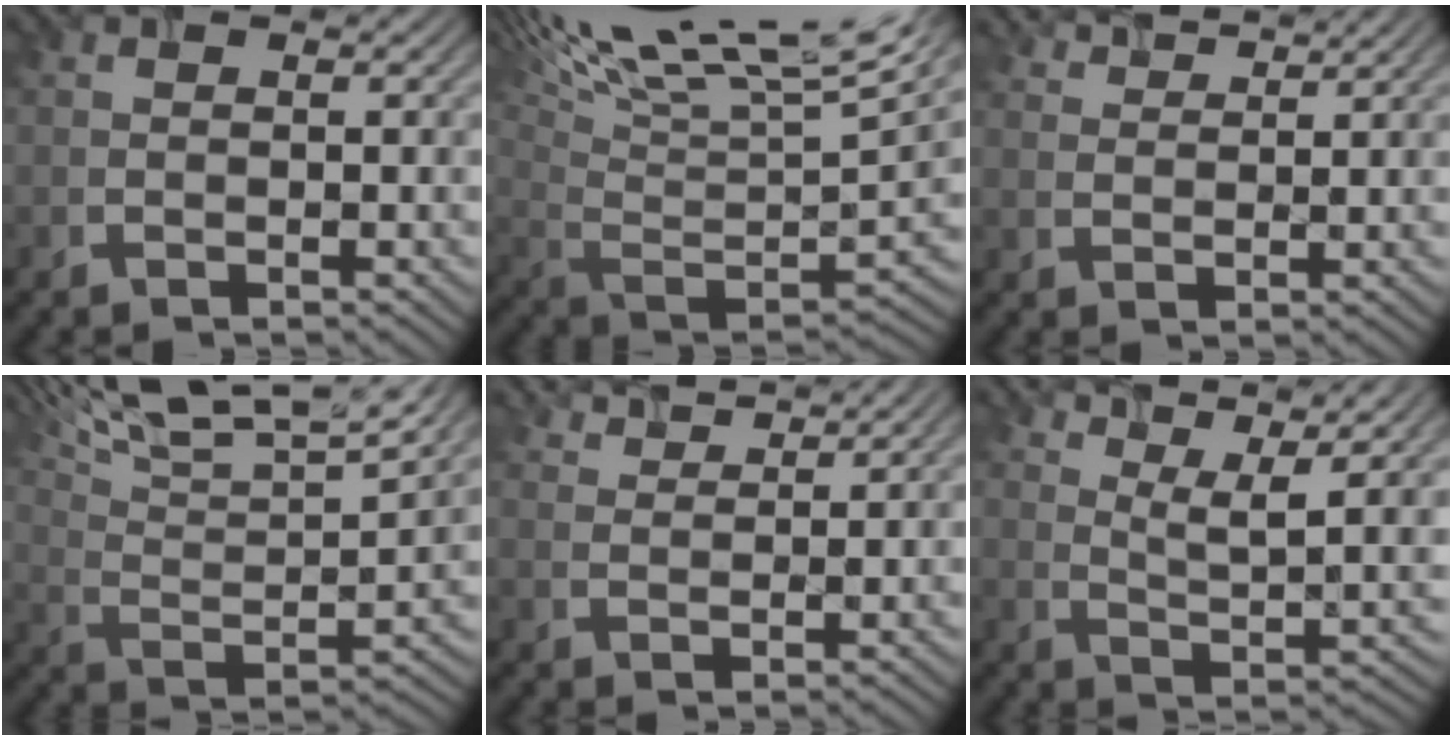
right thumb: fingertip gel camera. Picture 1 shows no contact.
{"total": 18.4, "force": [12.1, 5.3, 12.8], "torque": [-0.281, 0.029, 0.187]}
{"total": 3.2, "force": [3.1, 0.6, 0.9], "torque": [-0.022, 0.008, 0.066]}
{"total": 15.2, "force": [11.2, 3.8, 9.6], "torque": [-0.206, 0.013, 0.186]}
{"total": 3.8, "force": [3.5, 0.9, 1.1], "torque": [-0.032, 0.010, 0.077]}
{"total": 9.0, "force": [6.8, 2.4, 5.4], "torque": [-0.112, -0.001, 0.114]}